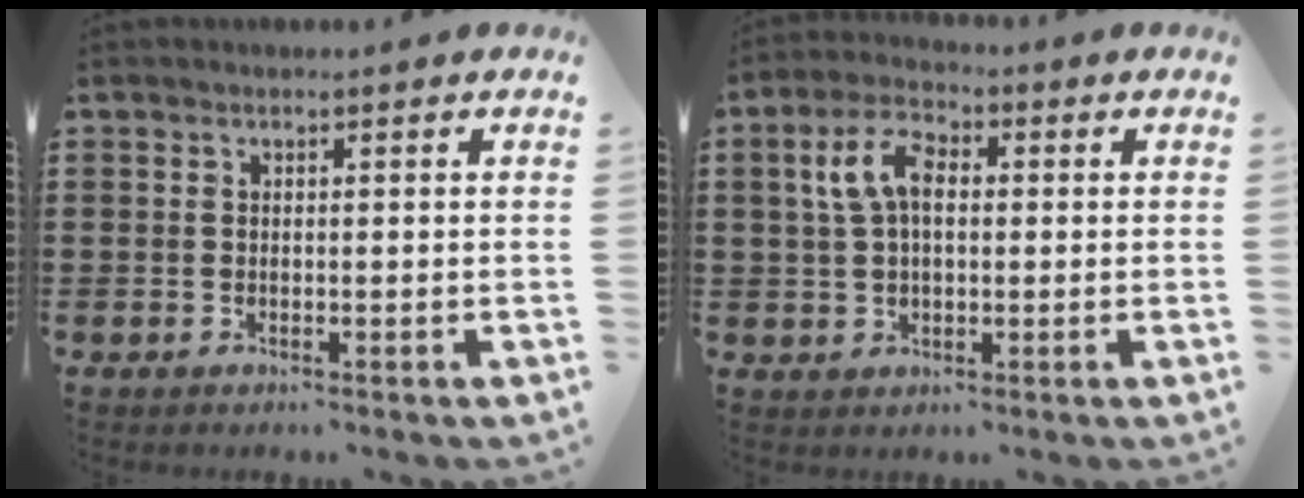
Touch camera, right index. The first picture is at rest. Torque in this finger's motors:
{"motor_torque": [1.00, 0.33, 0.33, 0.16]}